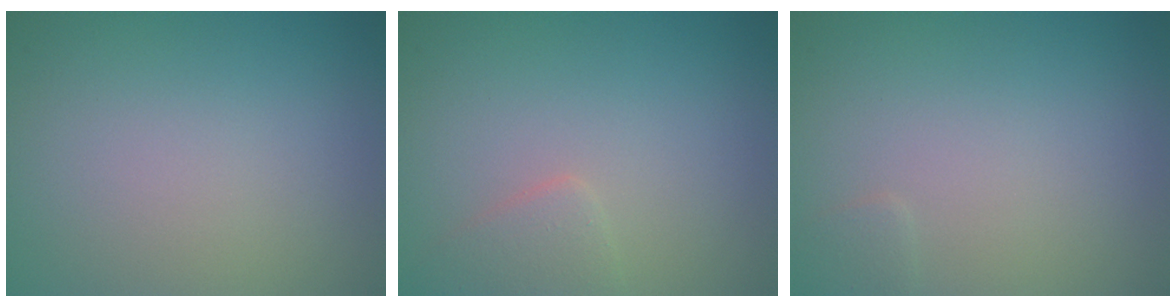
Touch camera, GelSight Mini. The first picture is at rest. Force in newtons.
{"total": 1.8, "press": 1.8, "slide": 0.1}
{"total": 0.8, "press": 0.8, "slide": 0.0}